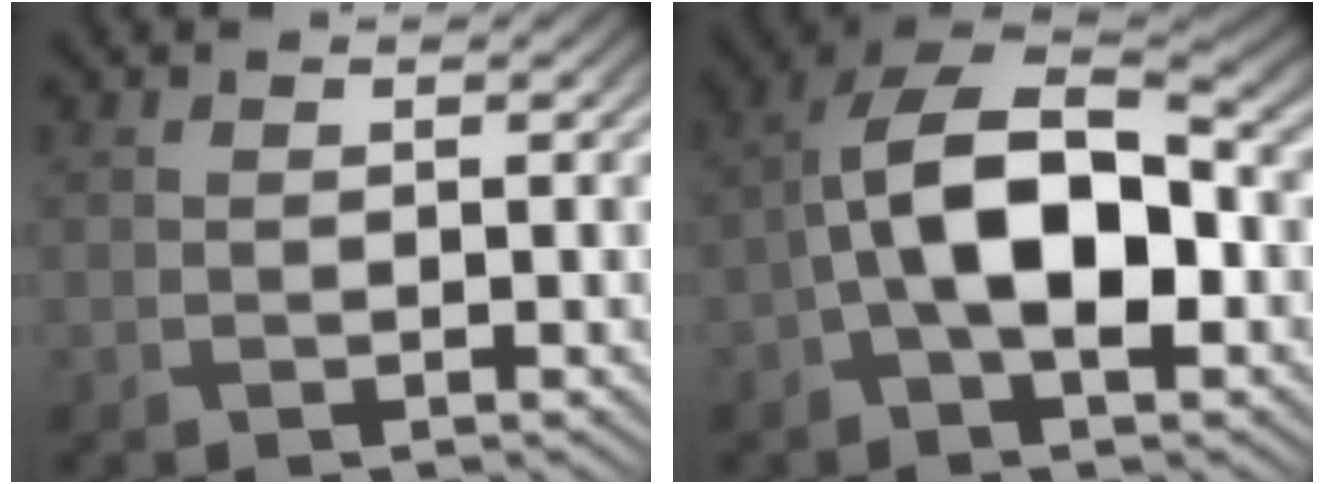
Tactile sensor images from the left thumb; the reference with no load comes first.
{"total": 12.8, "force": [-1.7, 6.6, 10.9], "torque": [-0.204, 0.021, -0.040]}